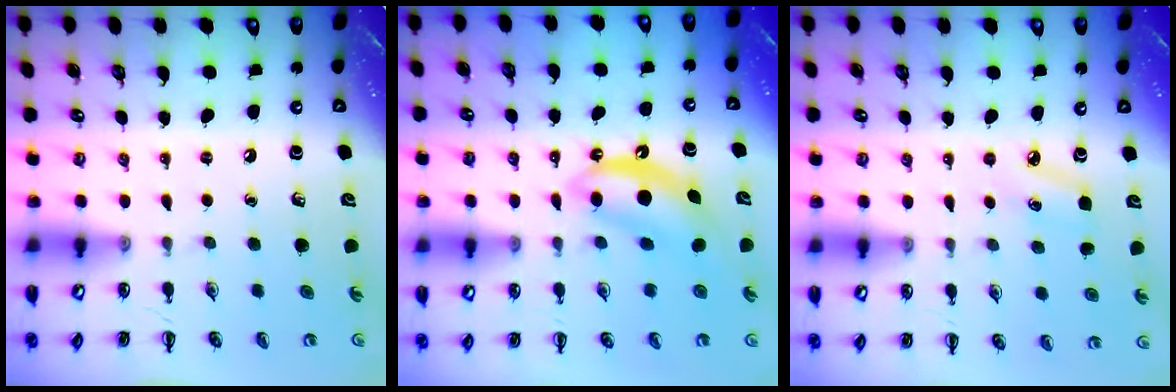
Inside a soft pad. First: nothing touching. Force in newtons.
{"total": 6.8, "press": 6.7, "slide": 1.1}
{"total": 5.3, "press": 5.0, "slide": 1.7}